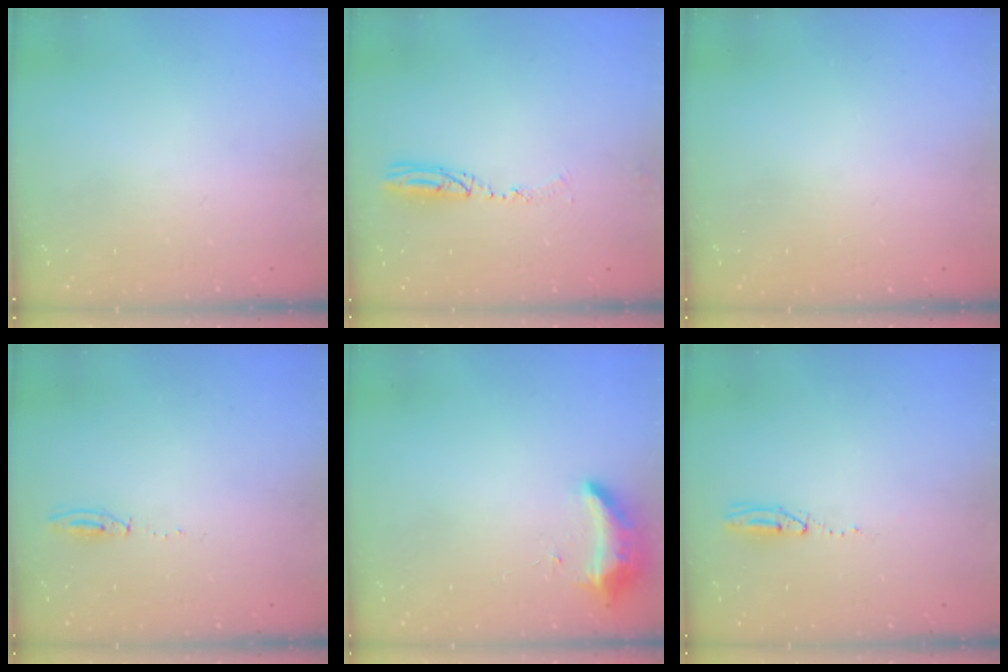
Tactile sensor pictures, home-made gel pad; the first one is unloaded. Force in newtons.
{"total": 5.0, "press": 4.9, "slide": 0.9}
{"total": 0.0}
{"total": 4.8, "press": 4.7, "slide": 1.0}
{"total": 8.3, "press": 8.3, "slide": 0.2}
{"total": 14.6, "press": 5.0, "slide": 13.7}